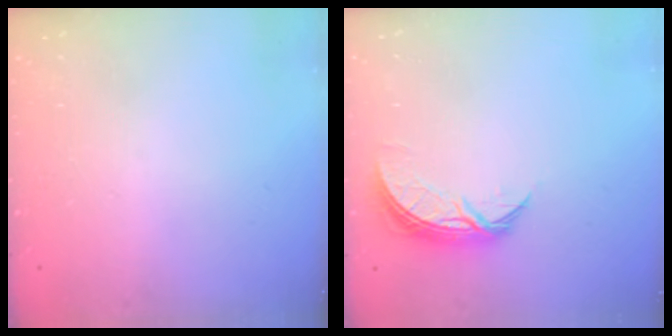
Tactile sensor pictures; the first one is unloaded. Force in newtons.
{"total": 7.6, "press": 7.6, "slide": 0.5}